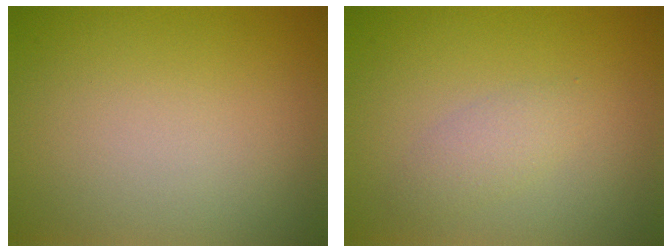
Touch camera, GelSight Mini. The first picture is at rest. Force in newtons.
{"total": 1.6, "press": 1.6, "slide": 0.1}